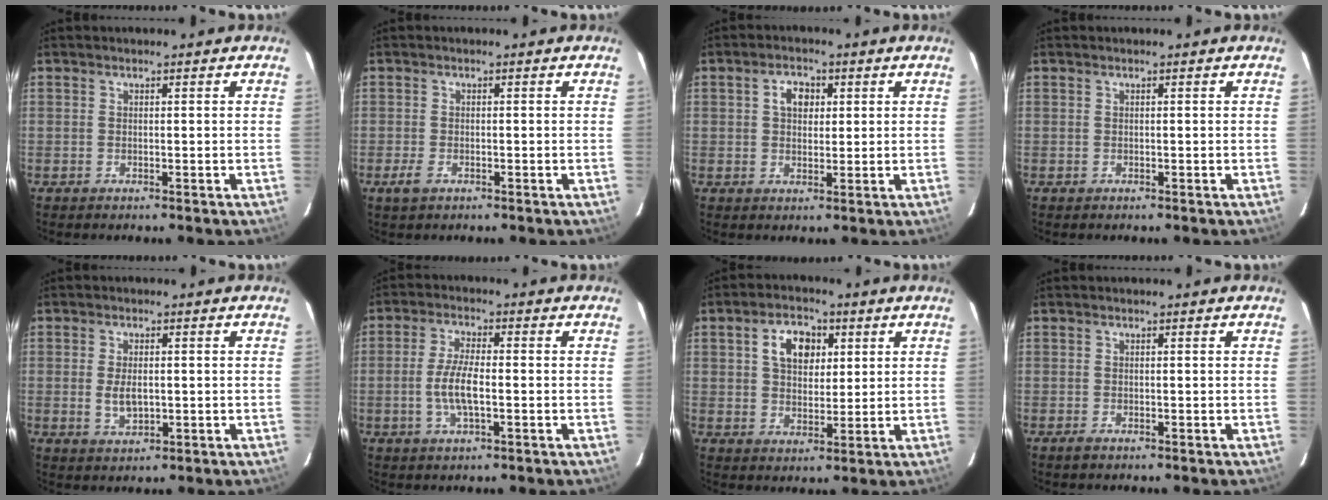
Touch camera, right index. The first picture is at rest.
{"total": 2.4, "force": [-1.4, 1.4, 1.5], "torque": [-0.030, -0.003, -0.025]}
{"total": 4.2, "force": [1.2, 3.0, 2.6], "torque": [-0.041, 0.013, 0.021]}
{"total": 0.0}
{"total": 4.3, "force": [-0.4, 2.4, 3.5], "torque": [-0.068, -0.005, -0.002]}
{"total": 6.5, "force": [-1.3, 1.9, 6.1], "torque": [-0.124, -0.001, -0.026]}
{"total": 7.8, "force": [2.7, 5.2, 5.1], "torque": [-0.086, 0.022, 0.048]}
{"total": 0.8, "force": [-0.5, 0.2, 0.5], "torque": [-0.009, -0.001, -0.010]}